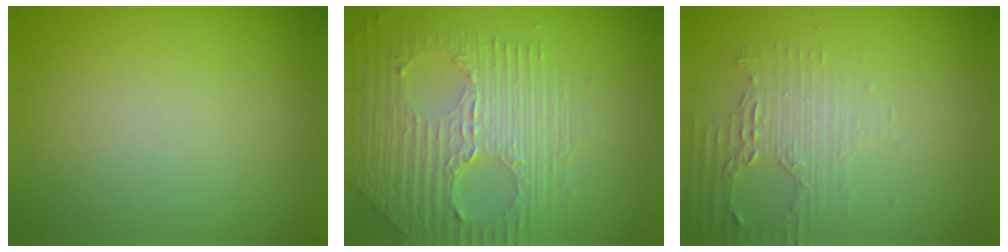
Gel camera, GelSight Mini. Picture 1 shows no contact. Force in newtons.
{"total": 7.1, "press": 4.7, "slide": 5.3}
{"total": 2.2, "press": 2.1, "slide": 0.6}